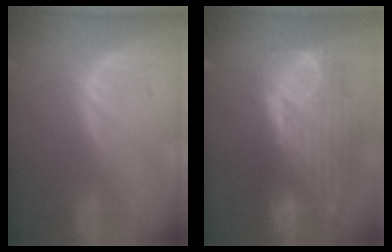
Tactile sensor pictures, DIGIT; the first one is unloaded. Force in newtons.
{"total": 12.7, "press": 10.7, "slide": 6.9}